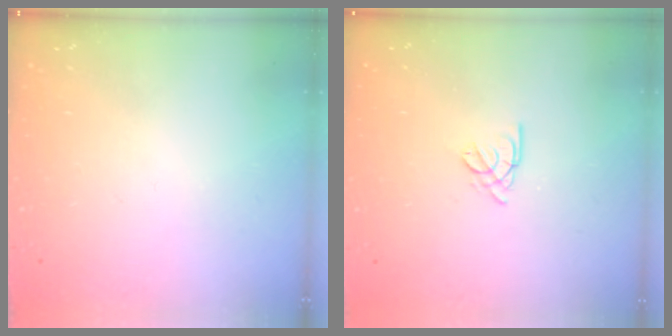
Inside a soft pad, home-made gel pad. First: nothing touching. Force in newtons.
{"total": 1.8, "press": 1.7, "slide": 0.5}